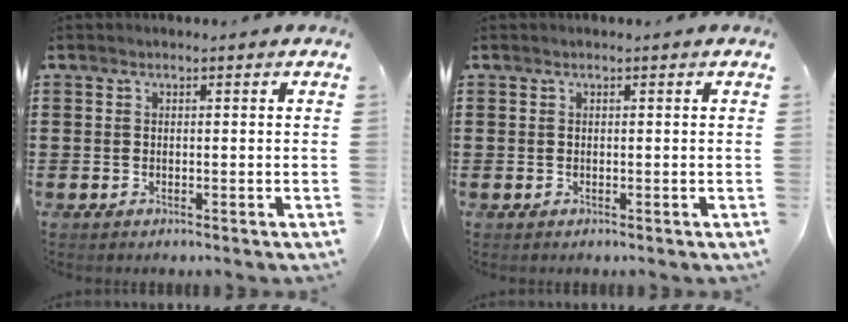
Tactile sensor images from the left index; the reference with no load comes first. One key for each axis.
{"total": 0.0}